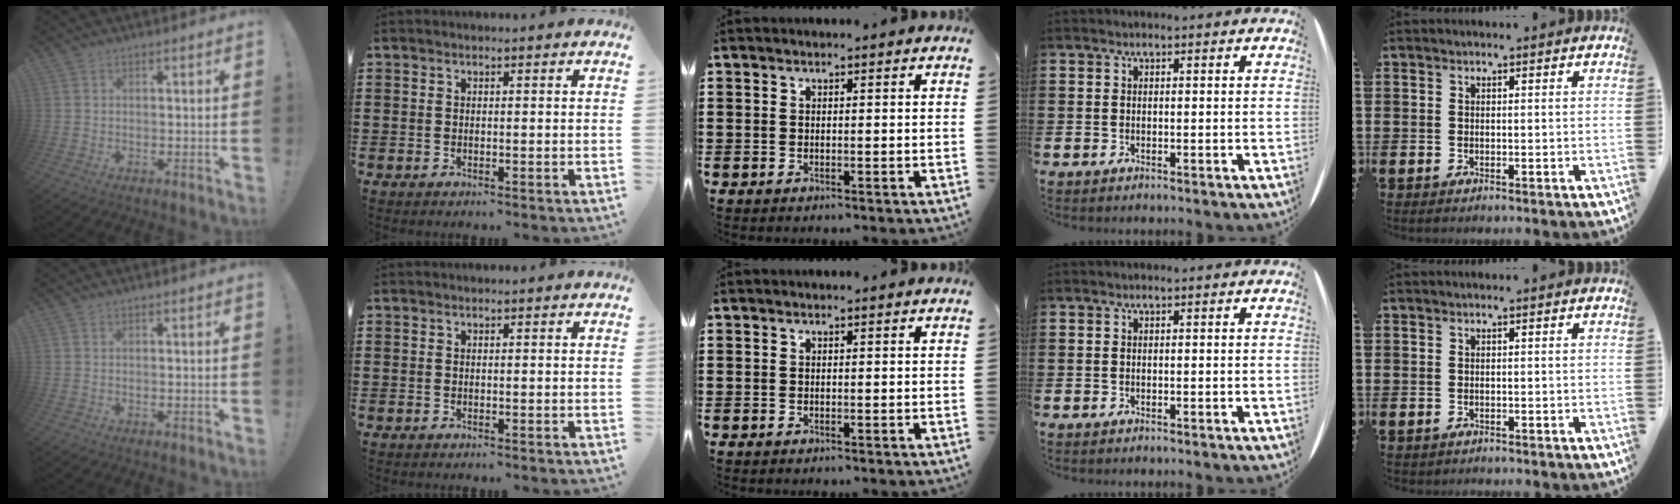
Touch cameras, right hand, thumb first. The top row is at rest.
{}